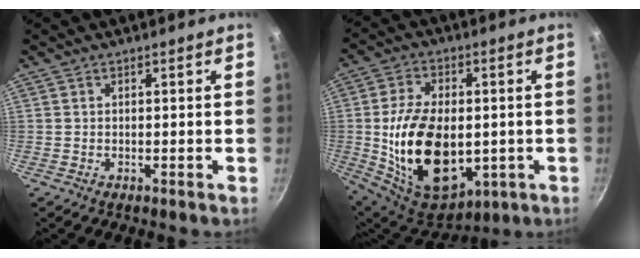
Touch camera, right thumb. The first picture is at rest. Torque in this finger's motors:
{"motor_torque": [-0.49, 2.09, 2.30, 0.11, 0.32]}